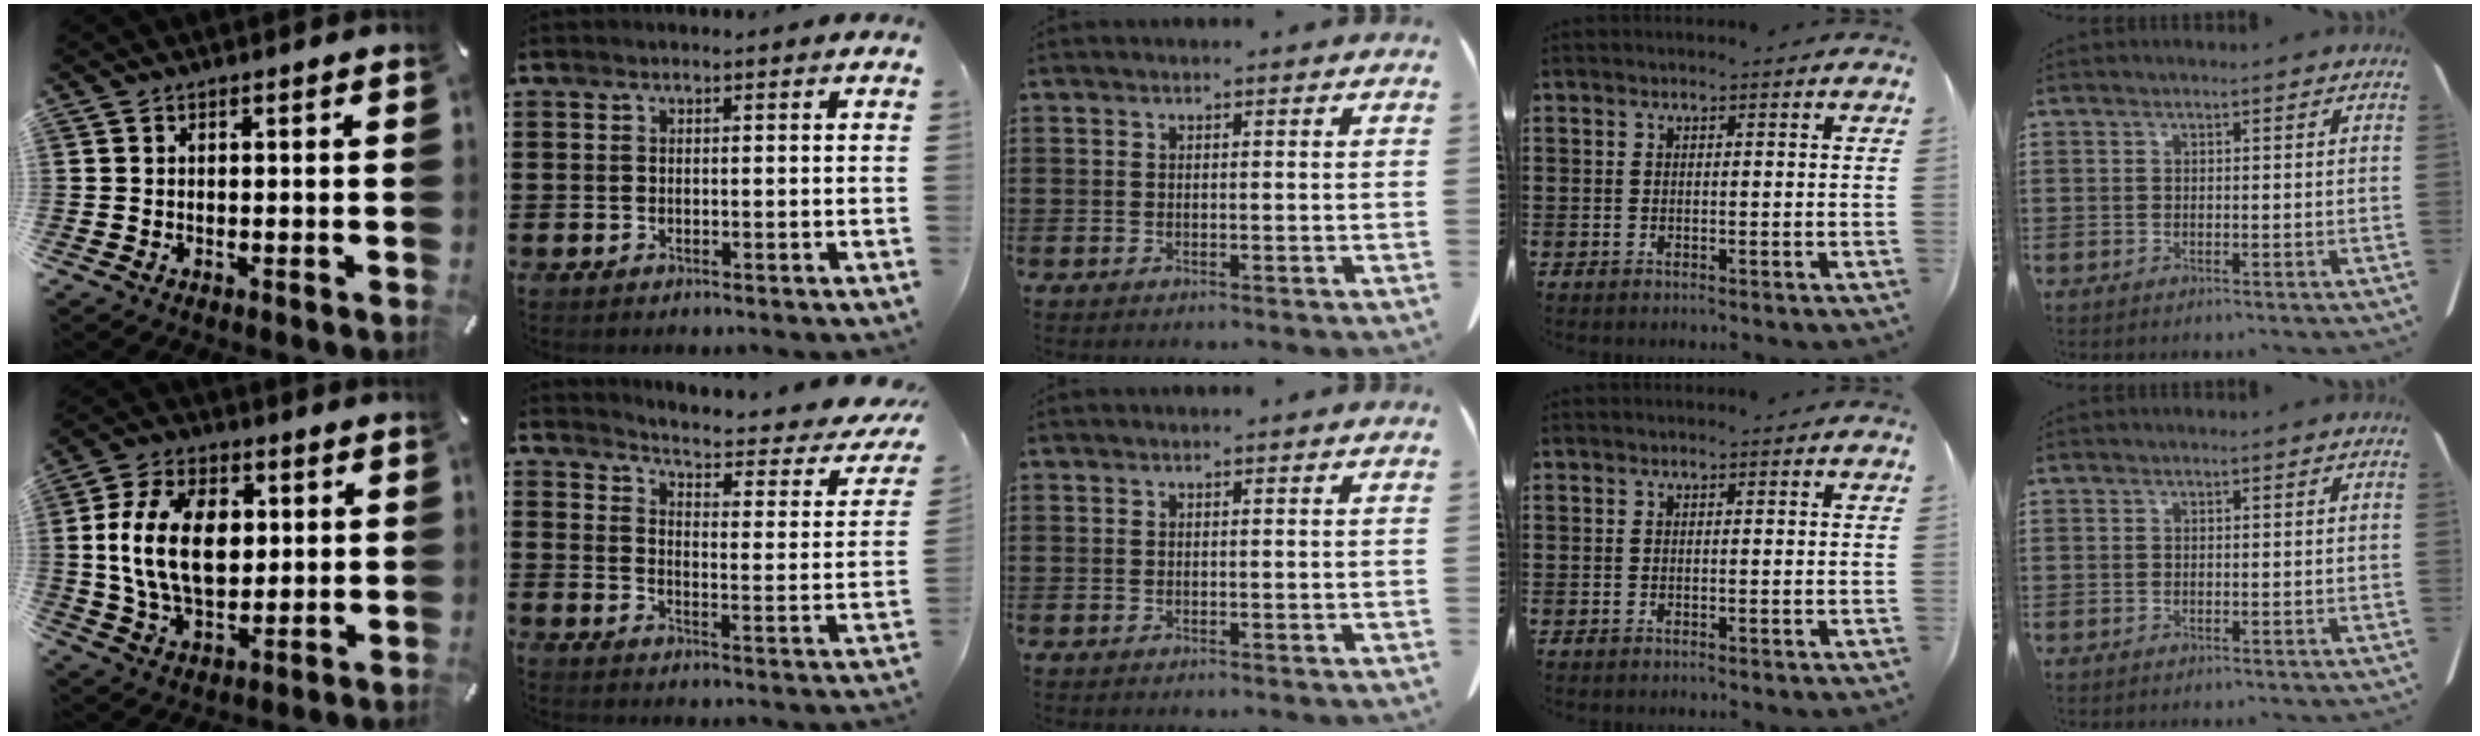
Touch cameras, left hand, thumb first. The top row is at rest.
{"thumb": {"total": 15.6, "force": [1.9, 10.8, 11.1], "torque": [-0.221, 0.014, 0.031]}, "index": {"total": 3.3, "force": [2.7, -0.3, 1.8], "torque": [-0.046, -0.033, 0.032]}}